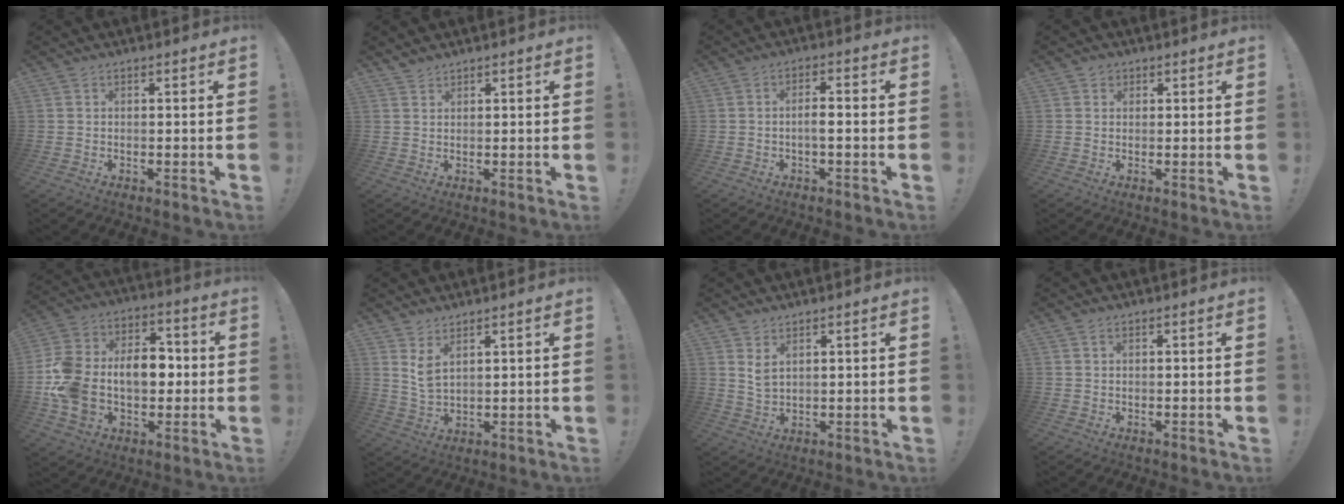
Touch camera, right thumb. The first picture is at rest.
{"total": 2.0, "force": [1.9, 0.5, 0.4], "torque": [-0.001, -0.011, 0.034]}
{"total": 3.8, "force": [-1.3, 0.8, 3.5], "torque": [-0.068, 0.002, -0.025]}
{"total": 1.4, "force": [0.6, 1.3, 0.3], "torque": [0.000, -0.001, 0.009]}
{"total": 20.0, "force": [-0.6, 14.7, 13.6], "torque": [-0.257, 0.010, -0.001]}
{"total": 5.4, "force": [3.7, 2.2, 3.3], "torque": [-0.057, -0.023, 0.068]}
{"total": 3.7, "force": [2.5, 1.5, 2.2], "torque": [-0.032, -0.019, 0.045]}
{"total": 0.9, "force": [0.7, 0.4, 0.5], "torque": [-0.002, -0.003, 0.011]}